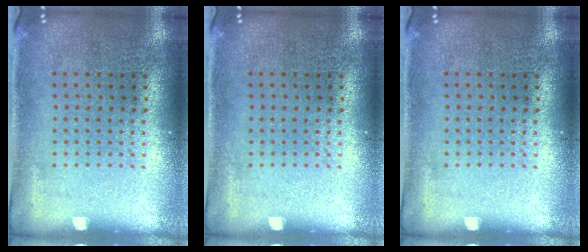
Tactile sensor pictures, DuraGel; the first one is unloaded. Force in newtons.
{"total": 0.0}
{"total": 0.0}